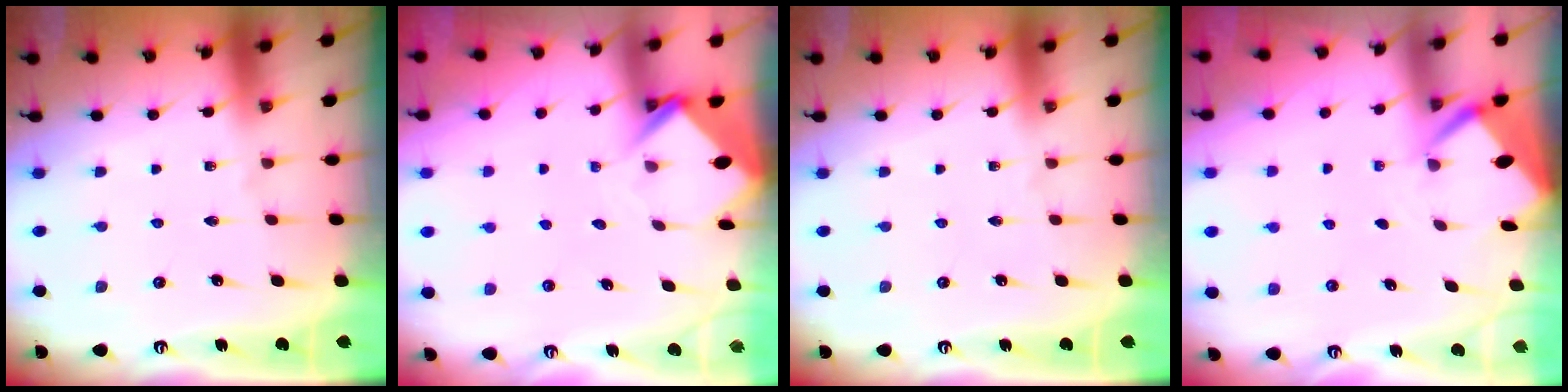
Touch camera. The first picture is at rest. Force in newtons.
{"total": 3.9, "press": 3.9, "slide": 0.3}
{"total": 0.0}
{"total": 2.6, "press": 2.5, "slide": 0.3}